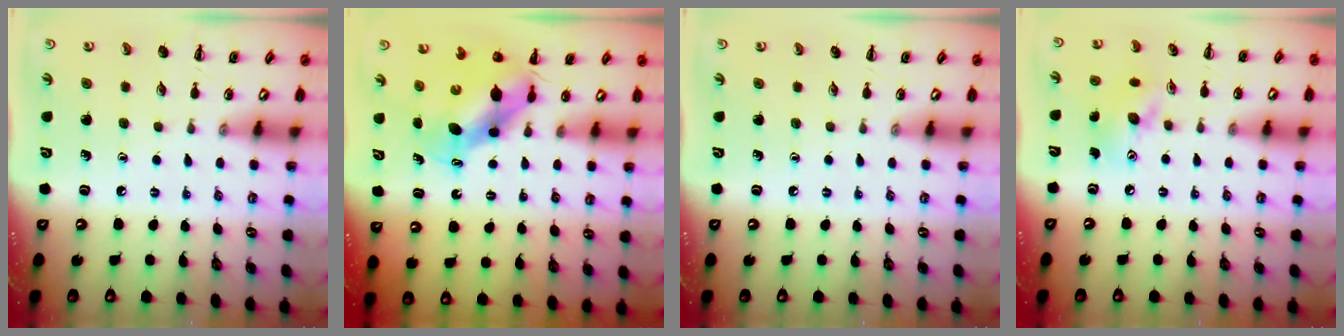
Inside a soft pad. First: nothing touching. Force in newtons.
{"total": 6.6, "press": 6.5, "slide": 1.2}
{"total": 0.0}
{"total": 9.7, "press": 9.7, "slide": 1.1}